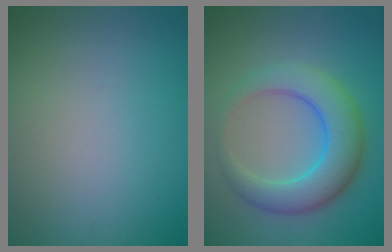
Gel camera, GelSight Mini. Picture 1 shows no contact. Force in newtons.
{"total": 6.5, "press": 6.5, "slide": 0.1}